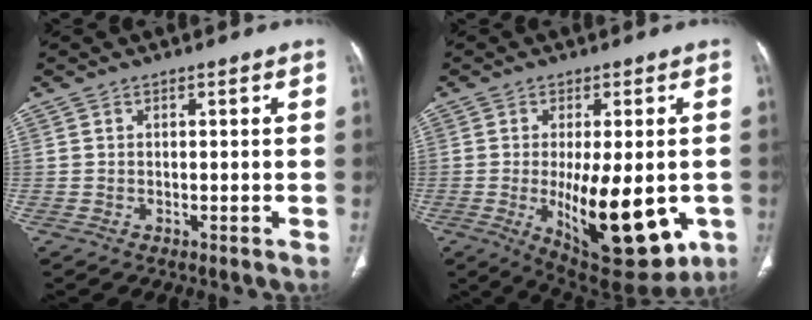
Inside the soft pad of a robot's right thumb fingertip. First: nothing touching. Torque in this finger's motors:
{"motor_torque": [2.45, 2.56, 1.10, -1.10, 0.50]}